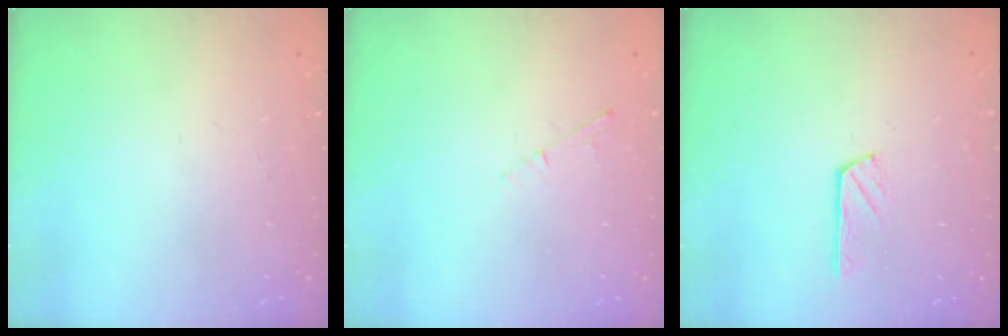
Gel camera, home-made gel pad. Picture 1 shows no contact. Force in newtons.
{"total": 2.8, "press": 2.8, "slide": 0.4}
{"total": 3.6, "press": 3.5, "slide": 0.4}